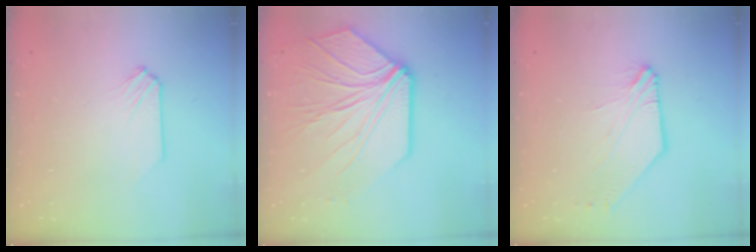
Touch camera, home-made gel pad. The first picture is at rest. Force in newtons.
{"total": 15.1, "press": 14.9, "slide": 2.5}
{"total": 4.1, "press": 4.0, "slide": 0.6}